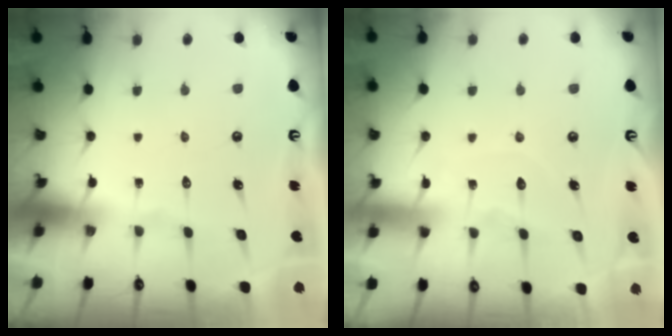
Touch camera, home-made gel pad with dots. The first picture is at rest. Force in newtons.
{"total": 6.0, "press": 6.0, "slide": 0.6}